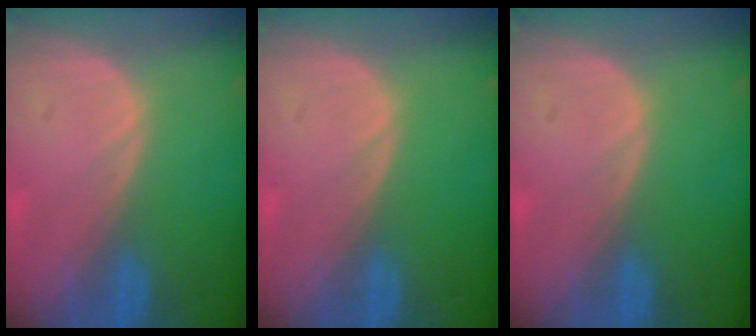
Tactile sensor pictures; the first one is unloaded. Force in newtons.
{"total": 0.0}
{"total": 0.0}